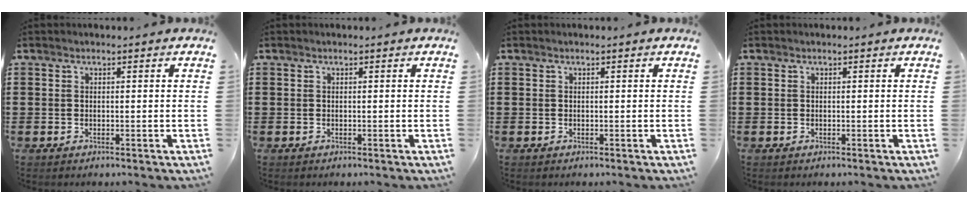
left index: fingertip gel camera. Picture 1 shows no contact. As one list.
[{"total": 0.0}, {"total": 0.0}, {"total": 0.0}]